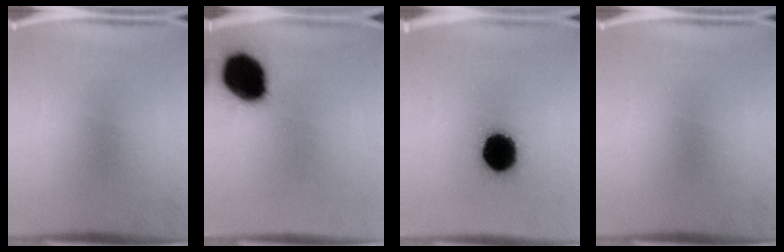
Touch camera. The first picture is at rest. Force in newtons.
{"total": 18.1}
{"total": 17.0}
{"total": 0.0}